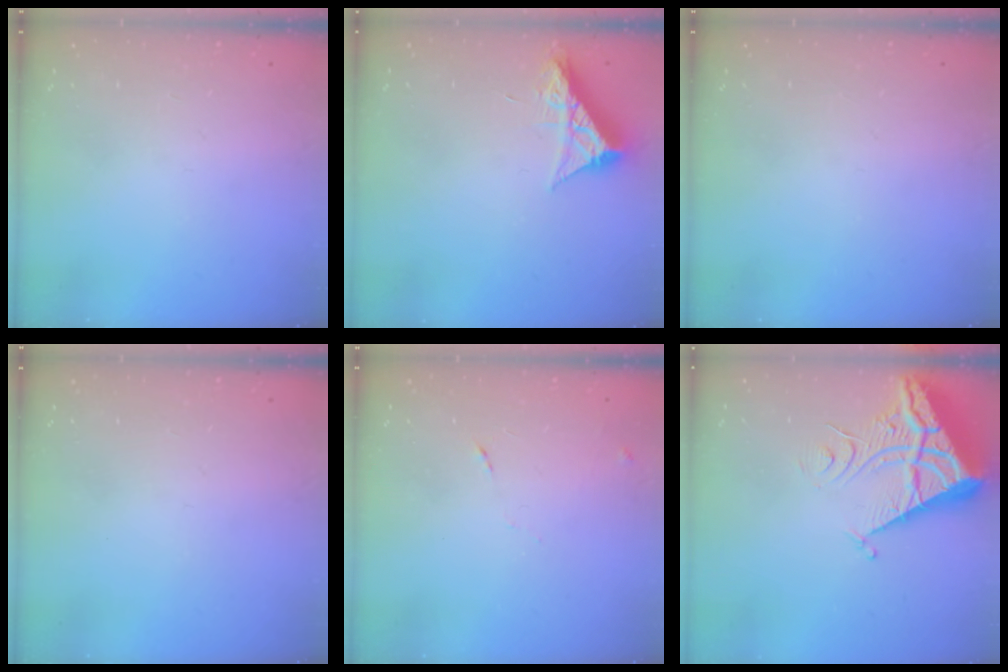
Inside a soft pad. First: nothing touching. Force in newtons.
{"total": 8.9, "press": 8.9, "slide": 0.3}
{"total": 0.0}
{"total": 0.0}
{"total": 4.7, "press": 4.7, "slide": 0.6}
{"total": 9.6, "press": 9.5, "slide": 1.1}